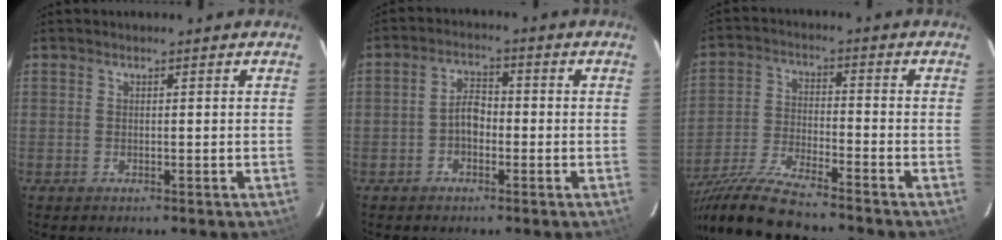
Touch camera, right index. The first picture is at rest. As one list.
[{"total": 3.8, "force": [-1.2, 2.5, 2.7], "torque": [-0.048, 0.013, -0.022]}, {"total": 13.7, "force": [-12.1, 0.4, 6.2], "torque": [-0.136, -0.023, -0.230]}]